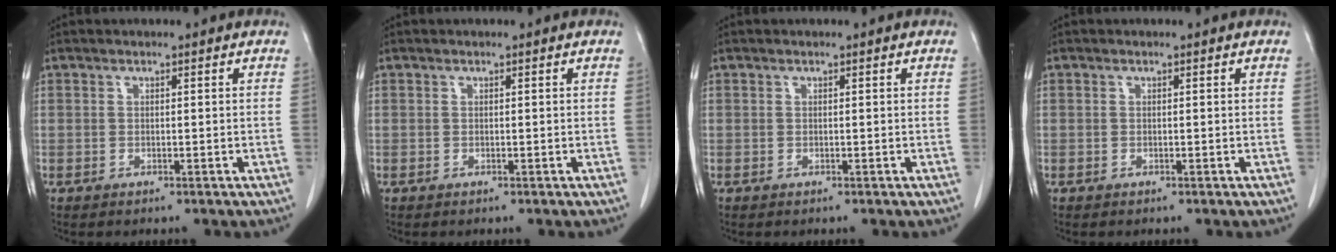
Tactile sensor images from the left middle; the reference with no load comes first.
{"total": 0.0}
{"total": 0.0}
{"total": 0.0}